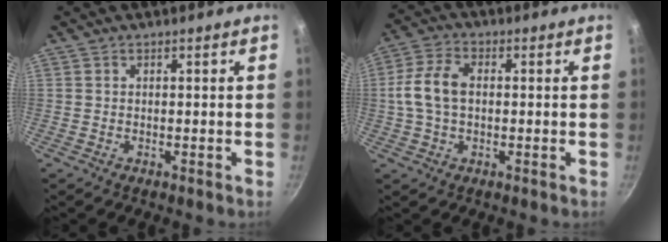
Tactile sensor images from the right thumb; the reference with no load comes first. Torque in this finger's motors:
{"motor_torque": [0.89, 1.73, 0.93, -0.31, 0.09]}